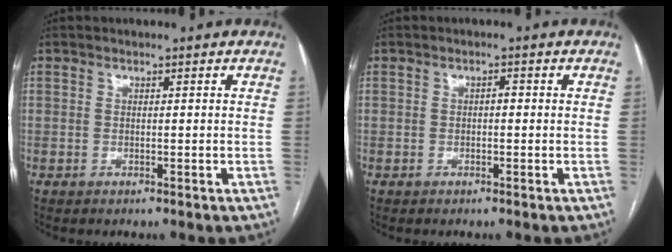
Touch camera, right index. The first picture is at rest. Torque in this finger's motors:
{"motor_torque": [0.24, -0.01, 0.08, 0.02]}